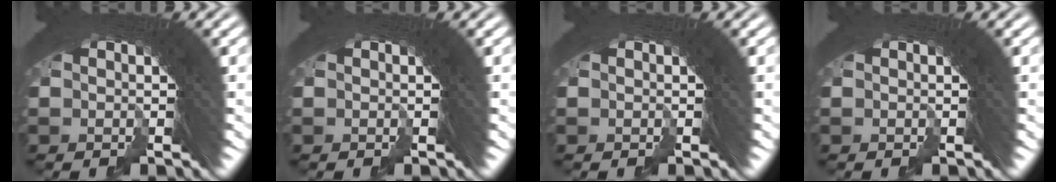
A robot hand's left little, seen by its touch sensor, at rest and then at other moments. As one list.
[{"total": 0.0}, {"total": 0.0}, {"total": 0.0}]